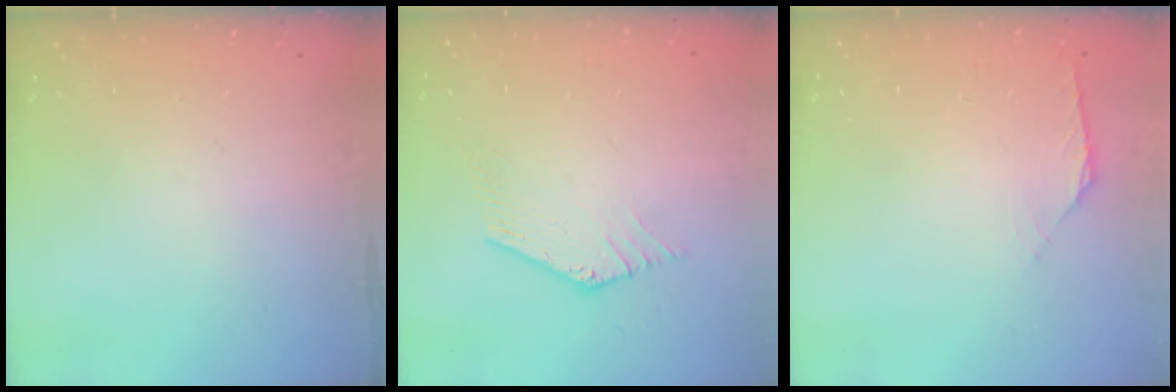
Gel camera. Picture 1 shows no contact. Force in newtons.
{"total": 0.0}
{"total": 2.1, "press": 2.0, "slide": 0.6}